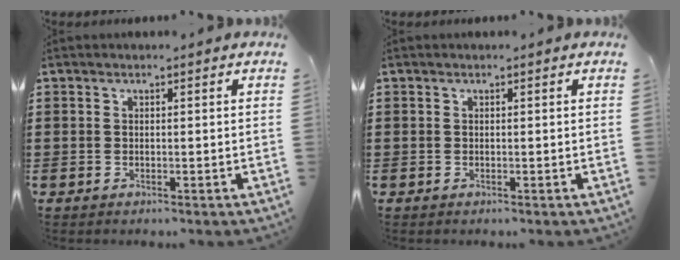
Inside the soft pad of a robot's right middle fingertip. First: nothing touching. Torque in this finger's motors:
{"motor_torque": [-0.02, -0.02, -0.01, 0.00]}